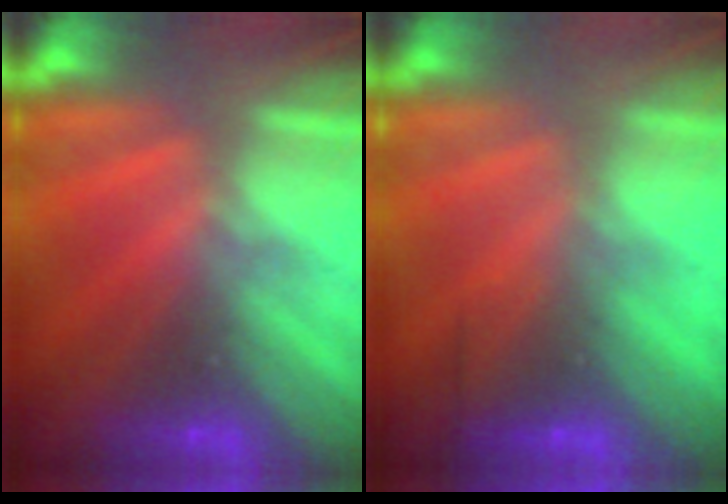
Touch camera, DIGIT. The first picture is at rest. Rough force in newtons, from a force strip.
{"total": 2.5}